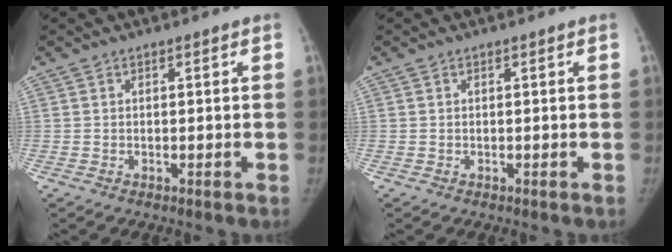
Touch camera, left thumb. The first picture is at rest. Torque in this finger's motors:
{"motor_torque": [-0.30, -0.30, 0.02, 0.02, -0.01]}